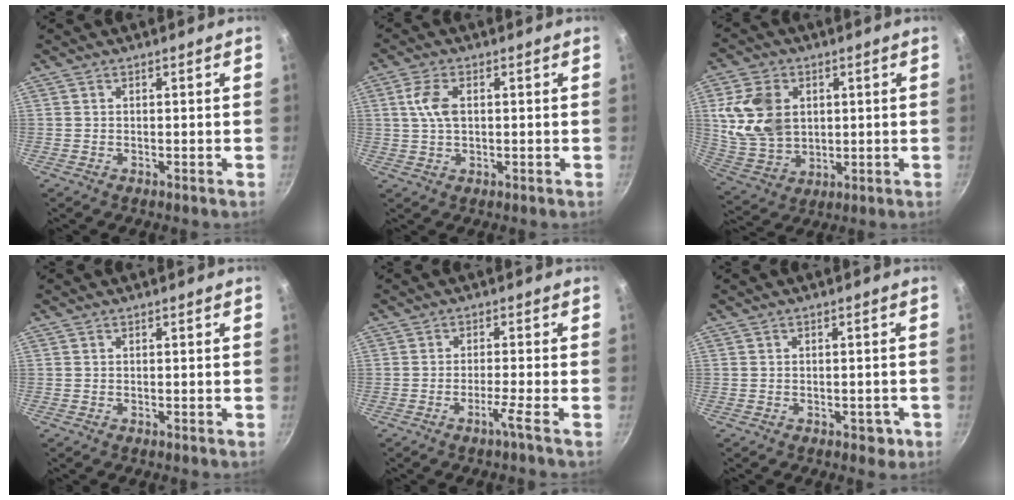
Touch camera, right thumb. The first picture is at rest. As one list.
[{"total": 5.4, "force": [1.1, 3.0, 4.4], "torque": [-0.089, 0.005, 0.020]}, {"total": 13.4, "force": [2.8, 10.0, 8.6], "torque": [-0.148, -0.012, 0.068]}, {"total": 0.0}, {"total": 2.8, "force": [-1.6, -0.8, 2.2], "torque": [-0.050, 0.006, -0.031]}, {"total": 2.6, "force": [-1.1, 1.7, 1.7], "torque": [0.001, 0.013, -0.005]}]